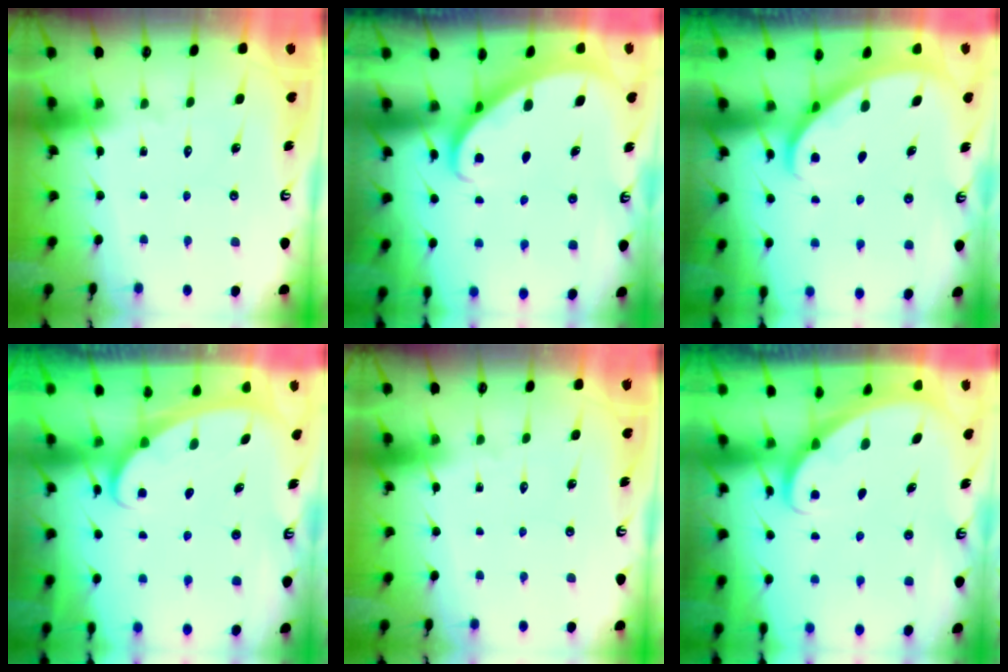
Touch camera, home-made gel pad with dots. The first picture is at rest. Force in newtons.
{"total": 2.5, "press": 2.5, "slide": 0.2}
{"total": 1.8, "press": 1.8, "slide": 0.1}
{"total": 2.6, "press": 2.6, "slide": 0.4}
{"total": 0.0}
{"total": 1.6, "press": 1.6, "slide": 0.0}